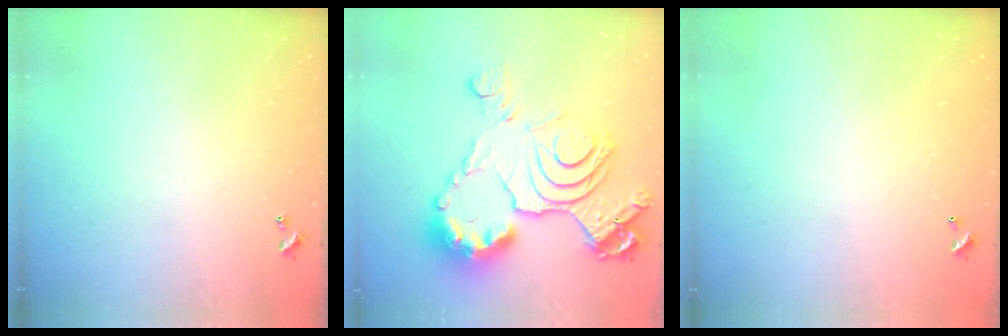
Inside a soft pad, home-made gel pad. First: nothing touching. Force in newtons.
{"total": 20.1, "press": 20.0, "slide": 2.4}
{"total": 2.9, "press": 2.9, "slide": 0.1}